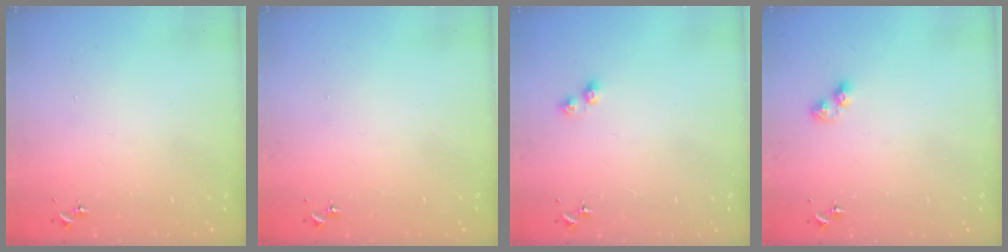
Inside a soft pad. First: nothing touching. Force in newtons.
{"total": 0.0}
{"total": 4.6, "press": 4.6, "slide": 0.0}
{"total": 5.8, "press": 5.8, "slide": 0.5}